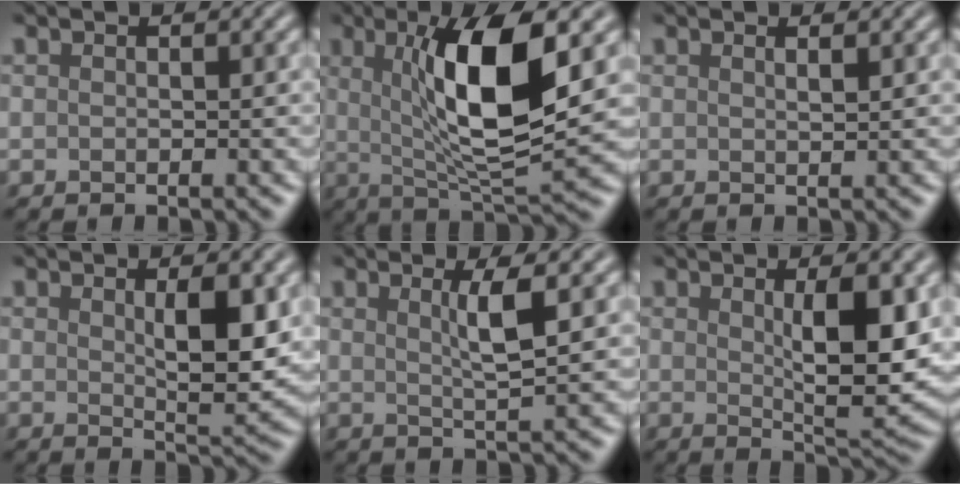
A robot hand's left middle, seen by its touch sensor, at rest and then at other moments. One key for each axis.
{"total": 9.6, "fx": 2.0, "fy": 2.5, "fz": 9.1, "tx": -0.140, "ty": -0.011, "tz": 0.040}
{"total": 1.0, "fx": 0.6, "fy": 0.4, "fz": 0.8, "tx": -0.002, "ty": 0.002, "tz": 0.004}
{"total": 4.6, "fx": 1.0, "fy": 1.2, "fz": 4.3, "tx": -0.065, "ty": -0.006, "tz": 0.021}
{"total": 3.2, "fx": 1.0, "fy": 0.5, "fz": 3.0, "tx": -0.045, "ty": -0.001, "tz": 0.017}
{"total": 6.4, "fx": 1.1, "fy": 1.7, "fz": 6.1, "tx": -0.087, "ty": -0.010, "tz": 0.024}